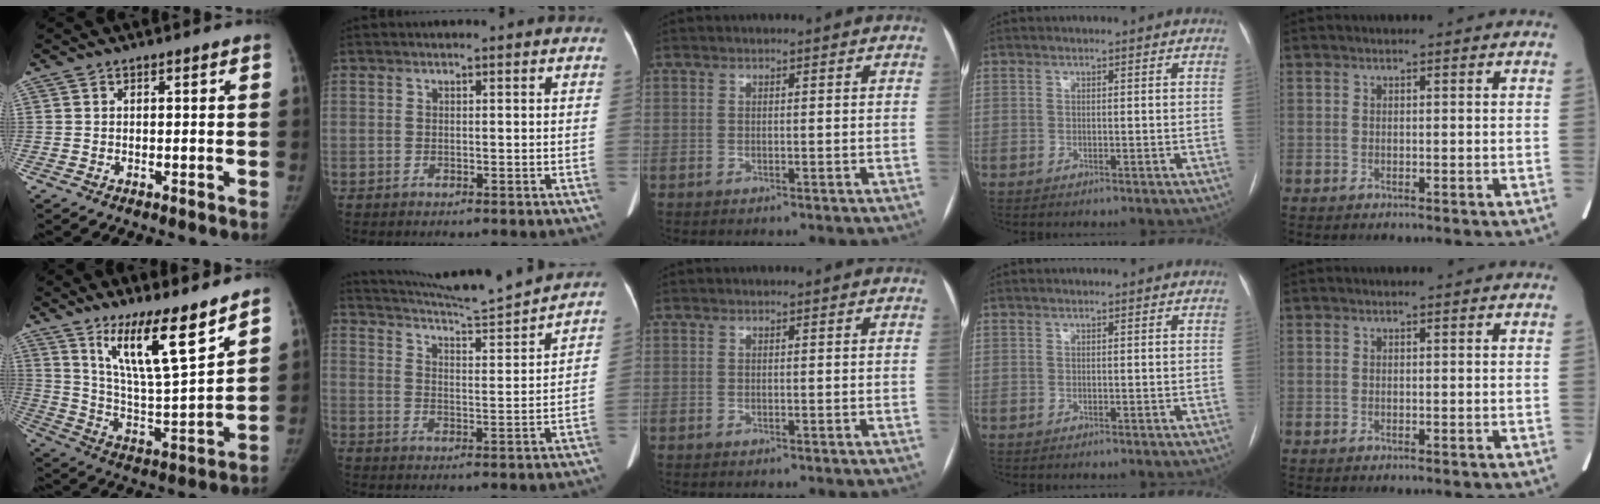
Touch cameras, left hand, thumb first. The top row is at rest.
{"thumb": {"total": 15.8, "force": [11.0, 2.5, 11.0], "torque": [-0.171, -0.084, 0.203]}, "index": {"total": 14.1, "force": [13.5, -1.7, 3.6], "torque": [-0.075, -0.029, 0.204]}}